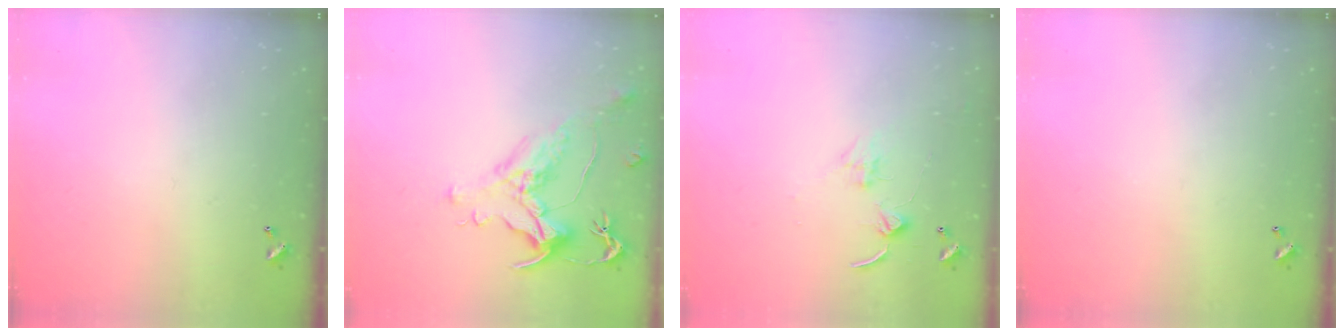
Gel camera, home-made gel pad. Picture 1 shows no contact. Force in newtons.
{"total": 1.6, "press": 1.0, "slide": 1.3}
{"total": 2.4, "press": 2.3, "slide": 0.4}
{"total": 0.0}